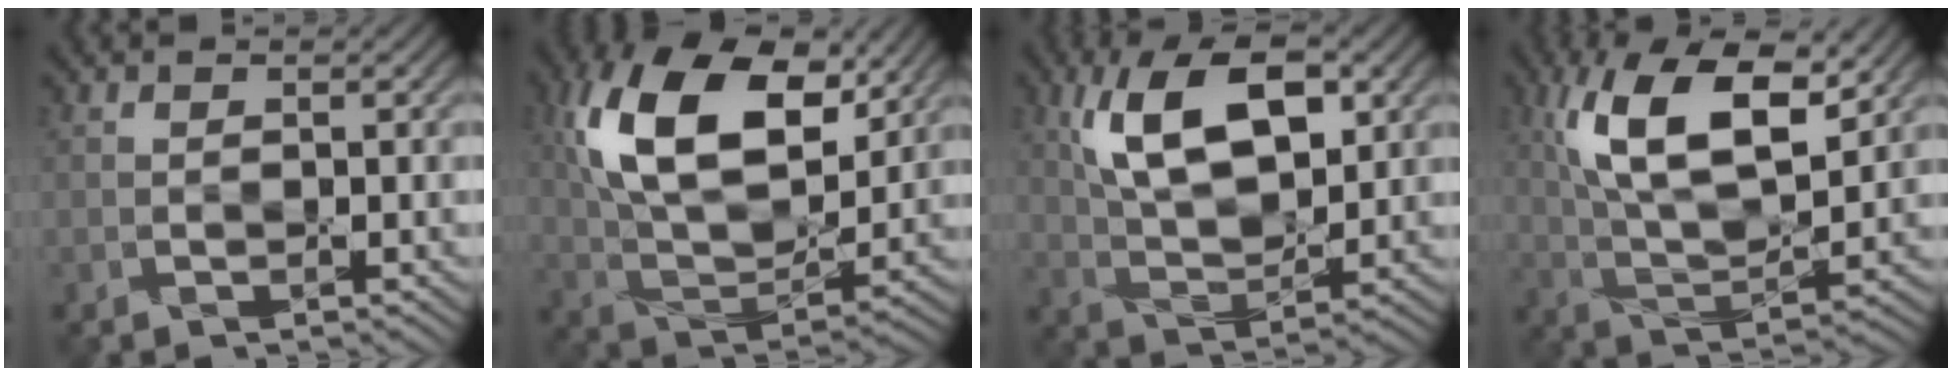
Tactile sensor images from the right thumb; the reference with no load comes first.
{"total": 16.8, "force": [6.6, 9.2, 12.4], "torque": [-0.258, 0.017, 0.117]}
{"total": 11.5, "force": [4.2, 5.6, 9.2], "torque": [-0.178, 0.007, 0.078]}
{"total": 13.8, "force": [5.9, 5.8, 11.0], "torque": [-0.220, 0.003, 0.112]}